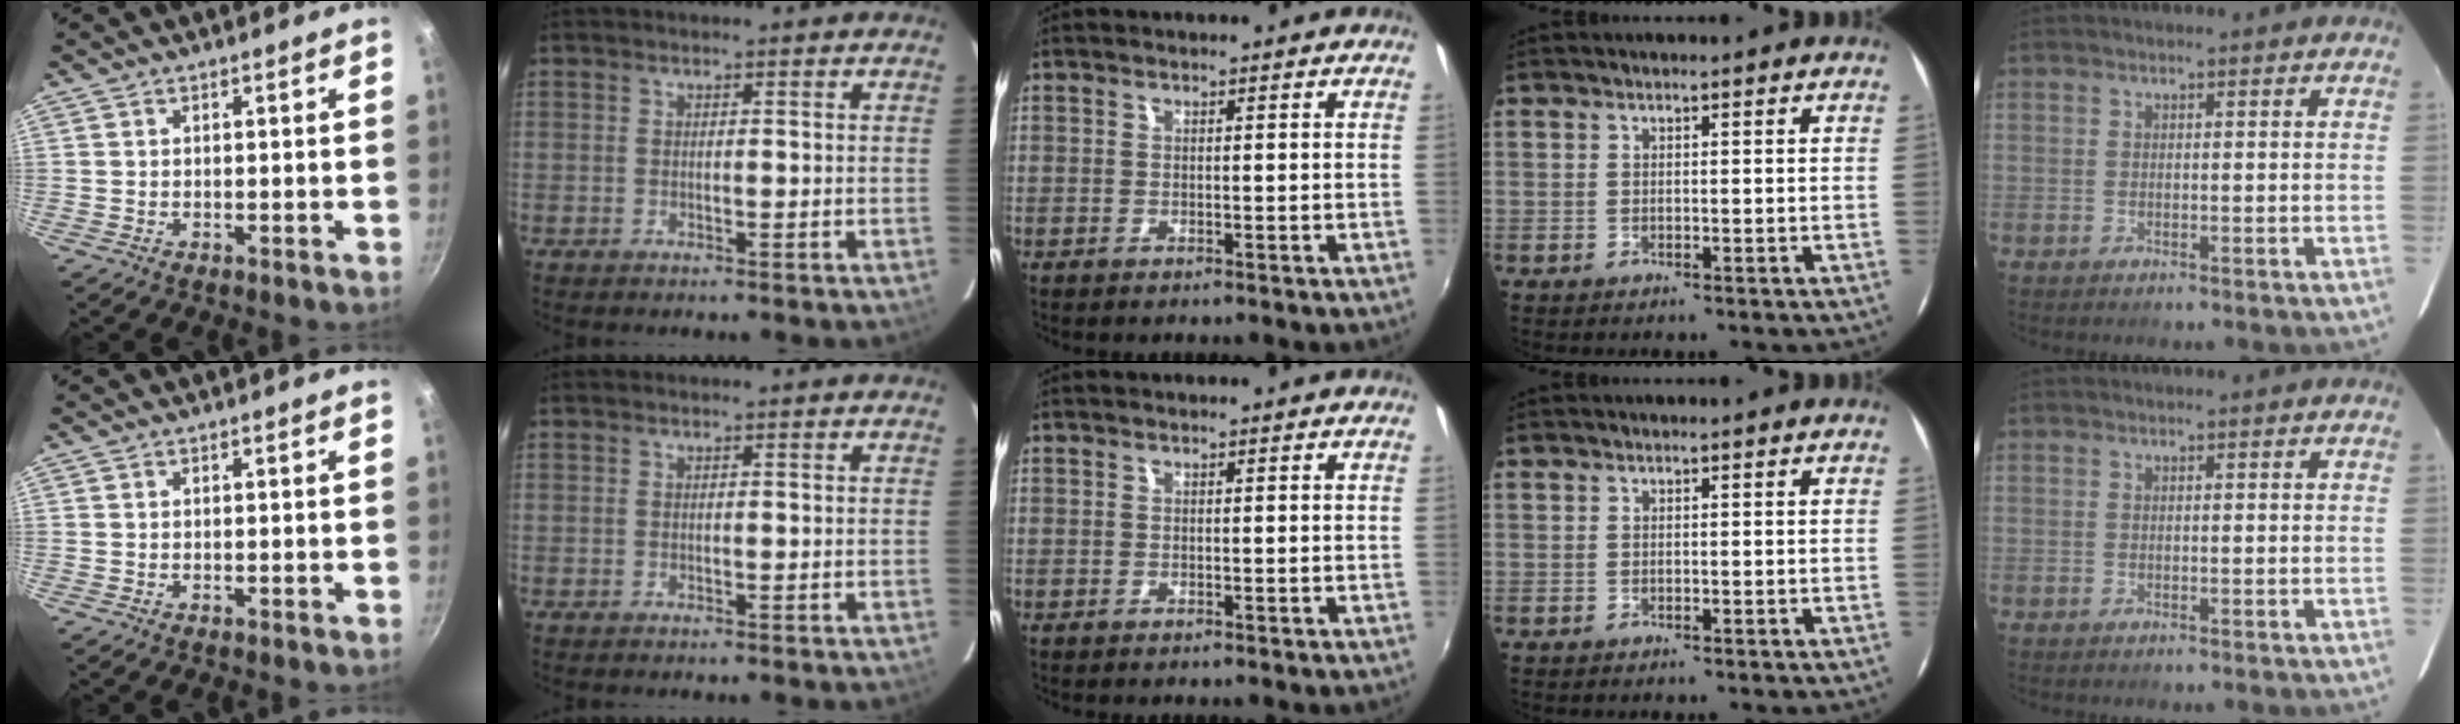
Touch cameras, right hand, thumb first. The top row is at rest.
{}